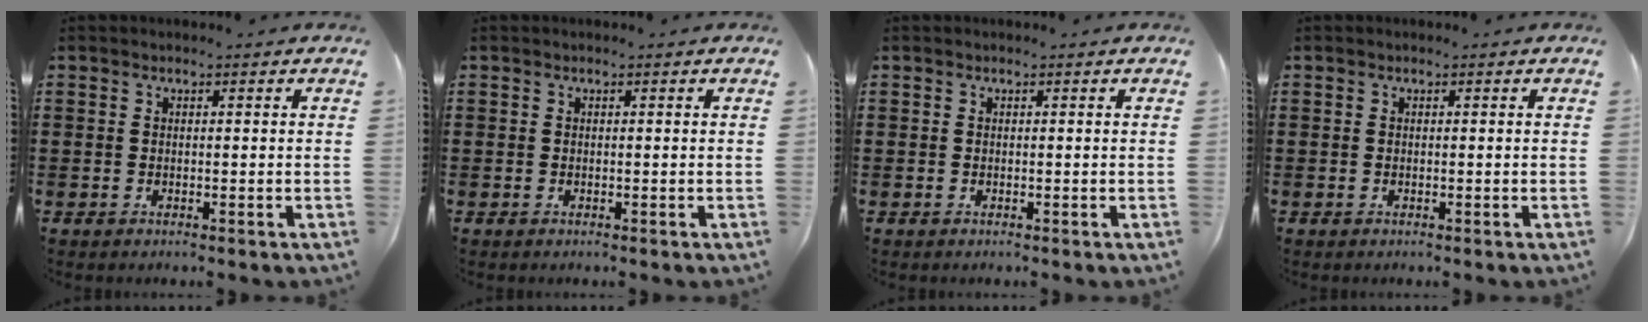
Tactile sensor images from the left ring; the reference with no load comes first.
{"total": 0.0}
{"total": 0.0}
{"total": 0.0}